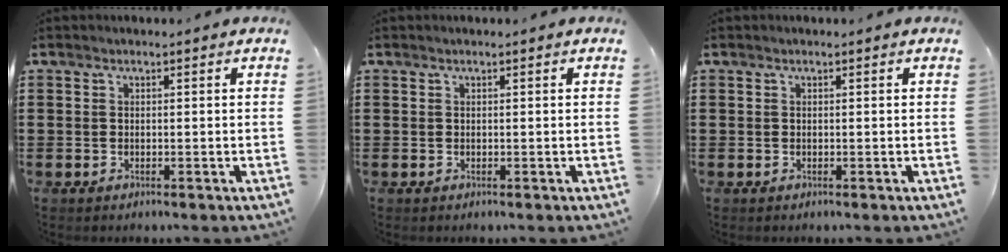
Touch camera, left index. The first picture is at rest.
{"total": 0.0}
{"total": 0.0}